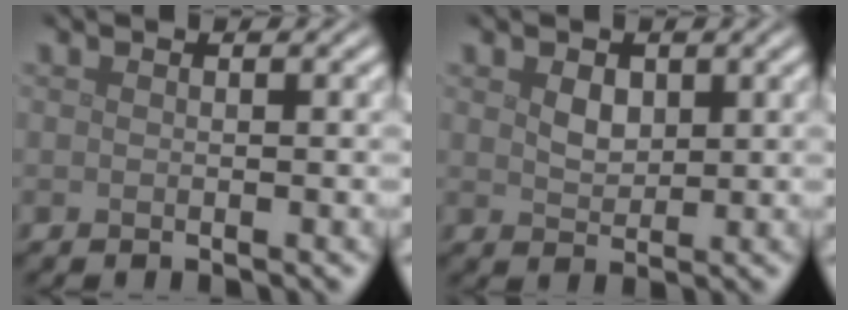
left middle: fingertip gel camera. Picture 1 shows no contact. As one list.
[{"total": 1.8, "force": [0.8, 1.2, 1.1], "torque": [-0.023, -0.002, 0.018]}]